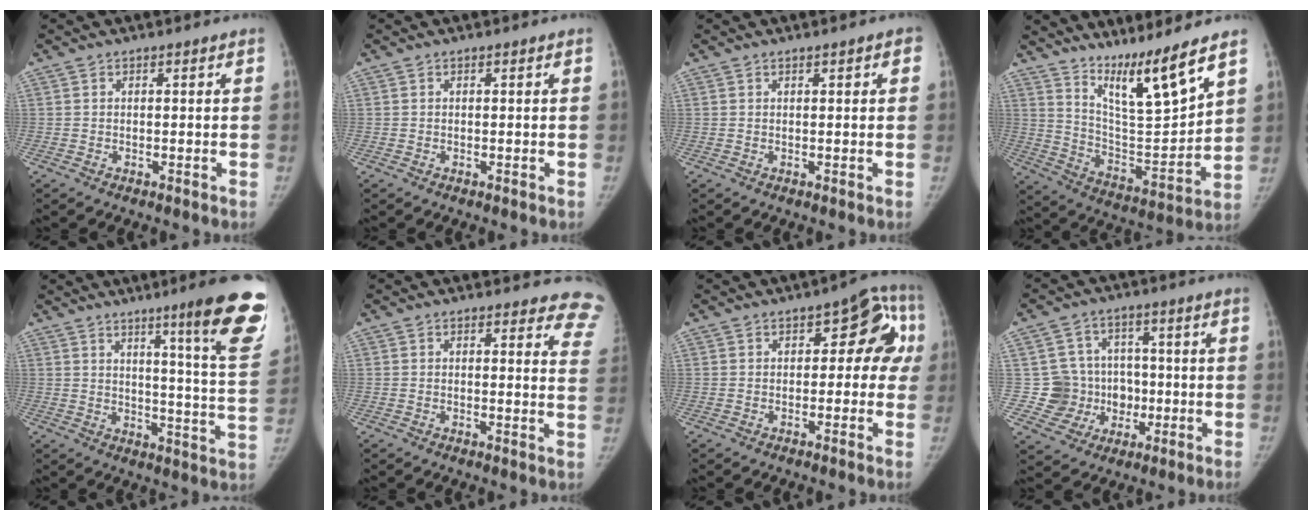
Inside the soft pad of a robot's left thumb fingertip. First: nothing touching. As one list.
[{"total": 0.0}, {"total": 1.5, "force": [0.5, 0.8, 1.1], "torque": [-0.004, 0.001, 0.005]}, {"total": 13.9, "force": [10.3, 1.0, 9.3], "torque": [-0.138, -0.082, 0.195]}, {"total": 18.2, "force": [10.9, 1.3, 14.6], "torque": [-0.162, -0.065, 0.139]}, {"total": 9.2, "force": [8.6, 3.3, 1.1], "torque": [0.045, -0.060, 0.051]}, {"total": 8.9, "force": [0.5, 5.7, 6.9], "torque": [-0.021, 0.029, -0.008]}, {"total": 10.5, "force": [-1.1, 10.2, 2.1], "torque": [0.021, 0.024, -0.008]}]